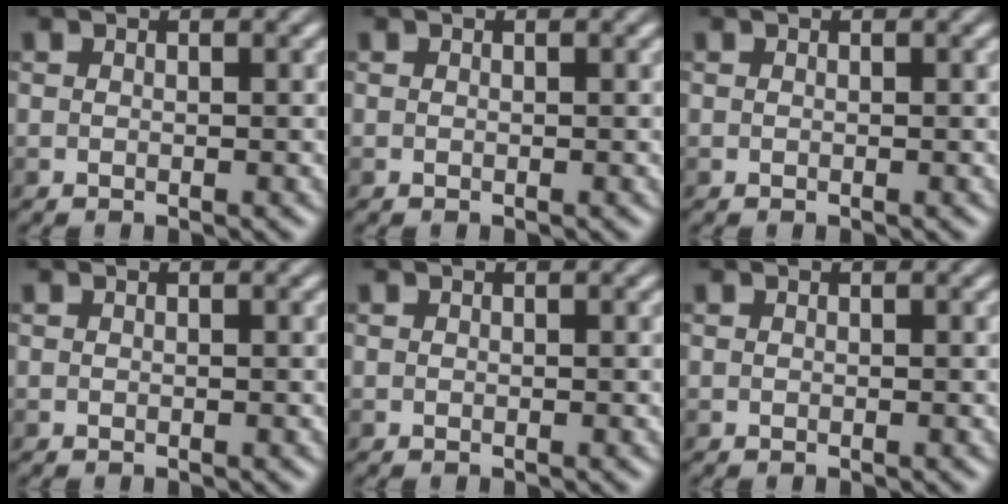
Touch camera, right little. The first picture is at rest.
{"total": 0.0}
{"total": 0.0}
{"total": 0.0}
{"total": 0.0}
{"total": 0.0}